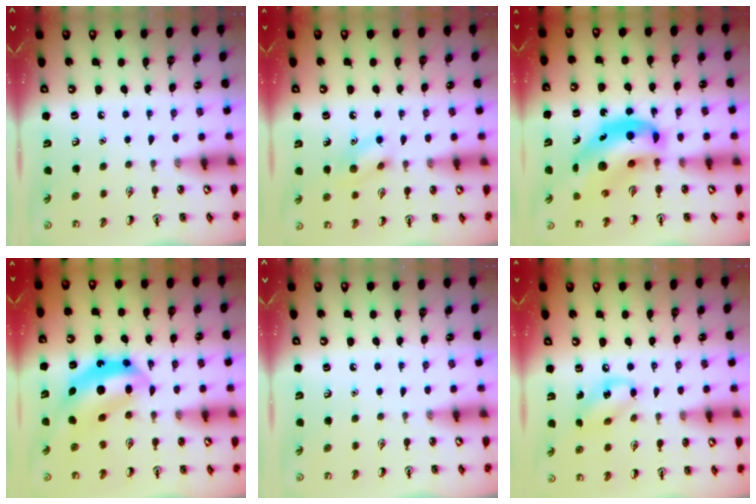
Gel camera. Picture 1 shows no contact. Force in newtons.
{"total": 9.2, "press": 9.2, "slide": 1.2}
{"total": 15.4, "press": 14.8, "slide": 4.5}
{"total": 9.4, "press": 9.0, "slide": 3.0}
{"total": 0.0}
{"total": 7.4, "press": 7.3, "slide": 1.1}